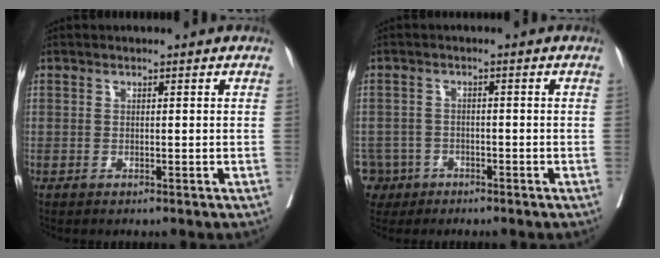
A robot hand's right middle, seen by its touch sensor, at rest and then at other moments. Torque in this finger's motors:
{"motor_torque": [1.03, -1.11, 0.12, 0.00]}